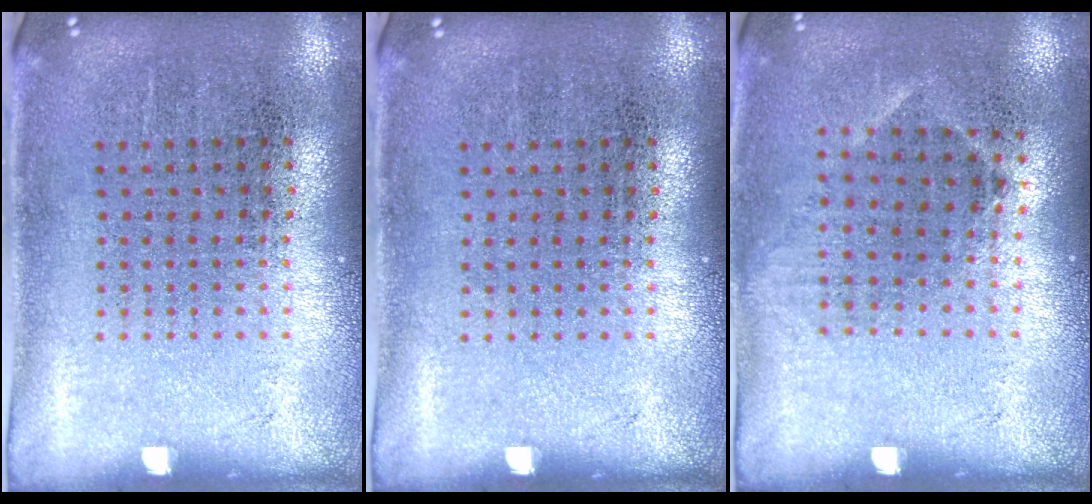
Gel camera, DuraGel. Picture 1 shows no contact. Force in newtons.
{"total": 0.0}
{"total": 0.9, "press": 0.6, "slide": 0.6}